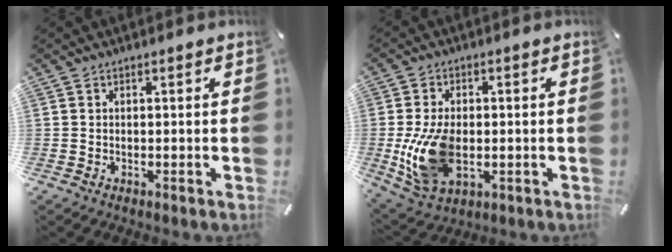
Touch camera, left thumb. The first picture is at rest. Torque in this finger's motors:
{"motor_torque": [2.27, 2.38, 1.41, 0.17, 0.51]}